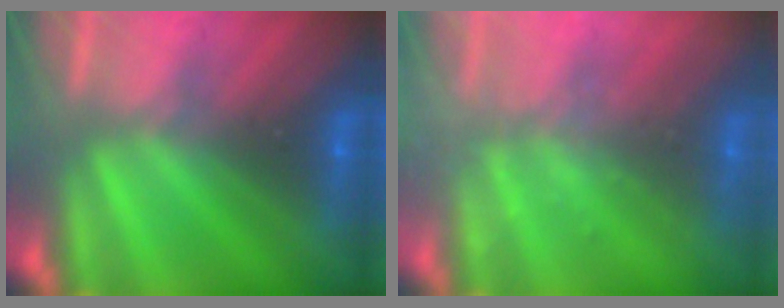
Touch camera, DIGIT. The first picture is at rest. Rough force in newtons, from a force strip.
{"total": 1.7}